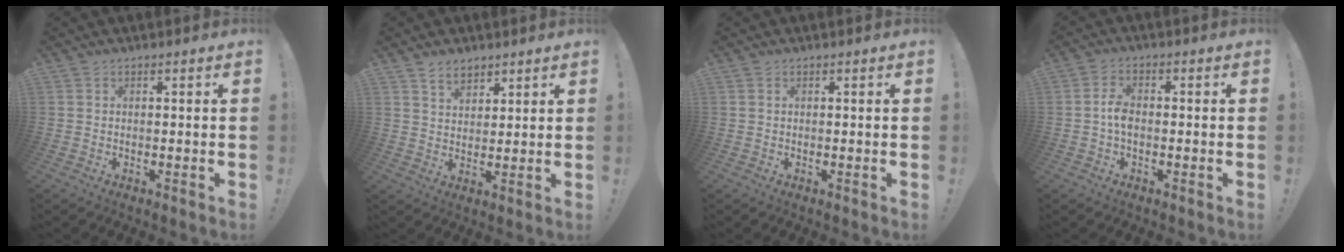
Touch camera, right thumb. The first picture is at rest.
{"total": 5.5, "force": [4.2, 3.1, 1.7], "torque": [-0.021, -0.023, 0.078]}
{"total": 0.0}
{"total": 4.4, "force": [-1.1, 2.5, 3.5], "torque": [-0.060, 0.007, -0.021]}